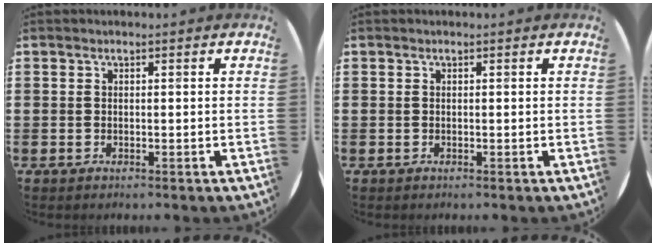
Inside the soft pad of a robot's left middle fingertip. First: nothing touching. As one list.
[{"total": 0.0}]